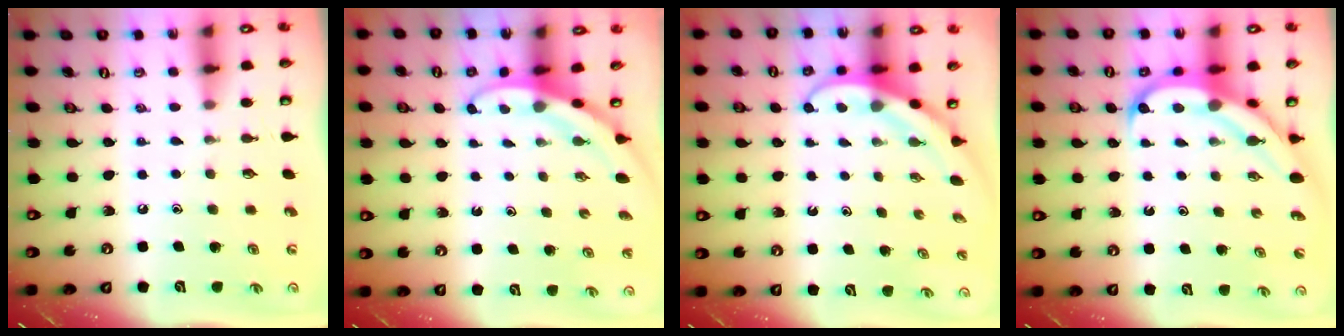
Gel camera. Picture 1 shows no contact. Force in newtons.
{"total": 3.3, "press": 3.3, "slide": 0.1}
{"total": 3.8, "press": 3.8, "slide": 0.3}
{"total": 8.4, "press": 8.3, "slide": 1.0}